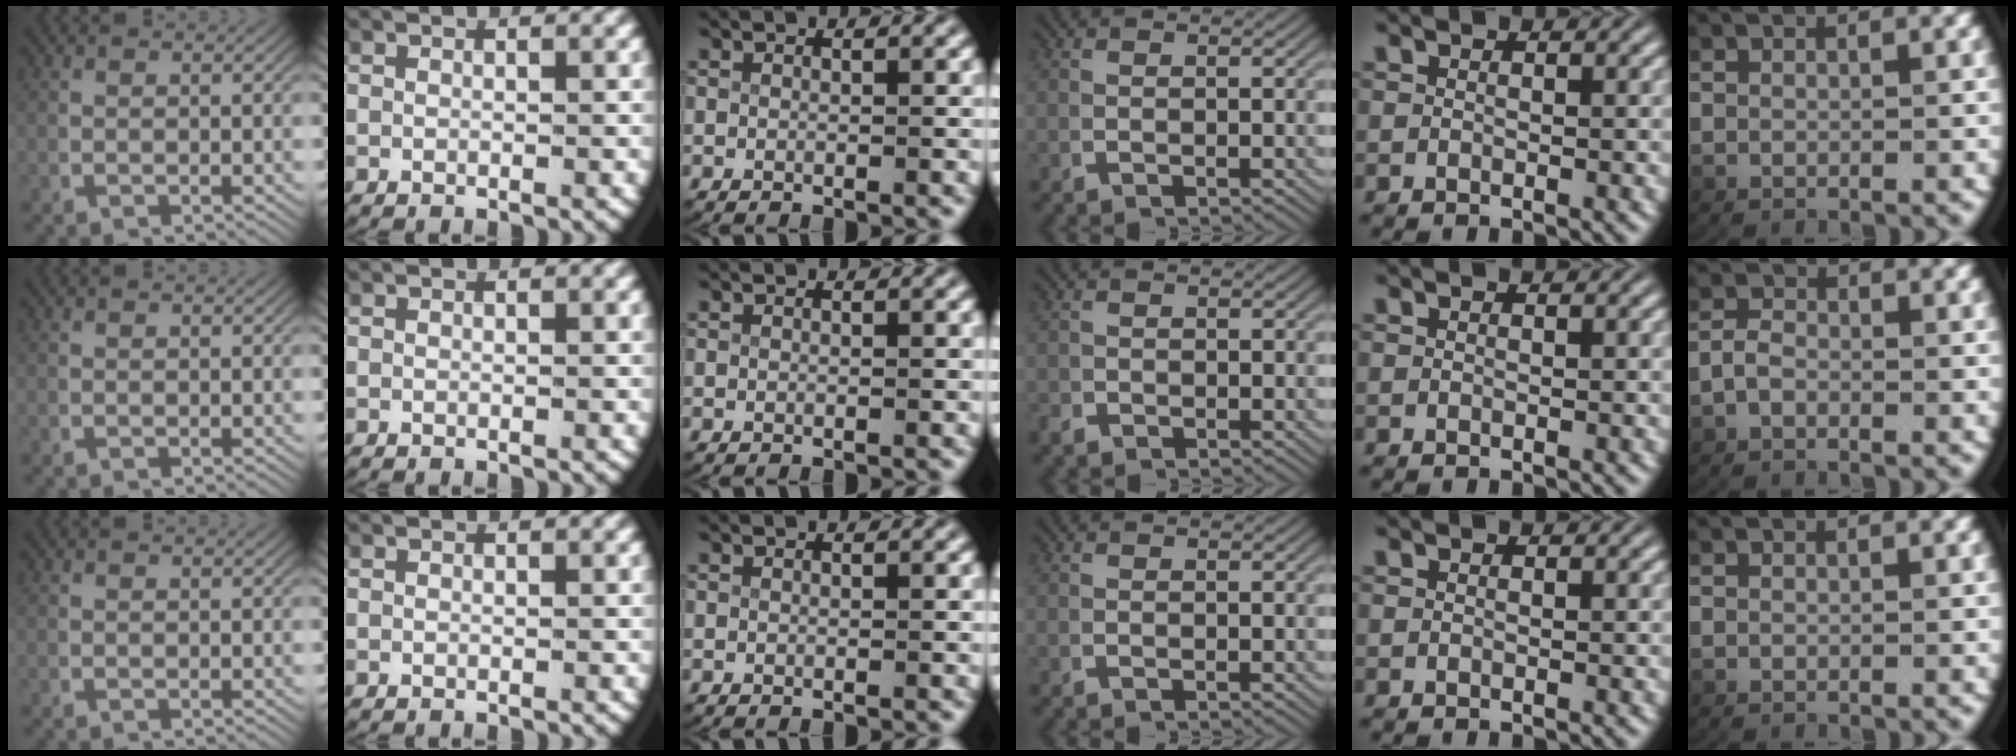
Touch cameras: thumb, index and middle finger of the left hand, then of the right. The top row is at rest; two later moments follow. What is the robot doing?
{"motion": "lift_and_place", "object": "paper towel"}